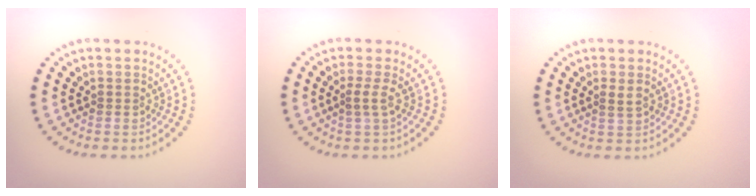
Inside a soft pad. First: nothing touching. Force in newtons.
{"total": 1.3, "press": 0.9, "slide": 0.9}
{"total": 1.0, "press": 1.0, "slide": 0.2}